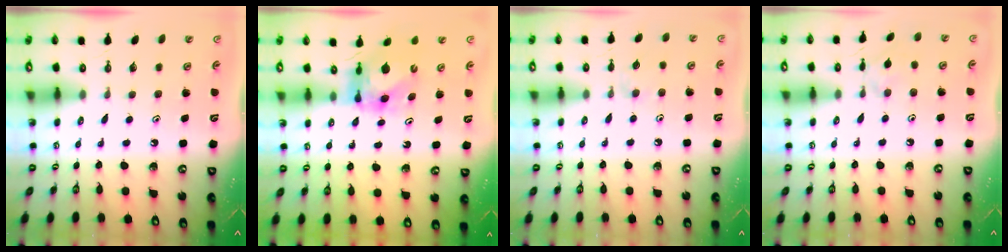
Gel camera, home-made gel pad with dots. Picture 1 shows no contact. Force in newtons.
{"total": 5.7, "press": 5.6, "slide": 0.6}
{"total": 2.6, "press": 2.5, "slide": 0.4}
{"total": 2.6, "press": 2.6, "slide": 0.6}